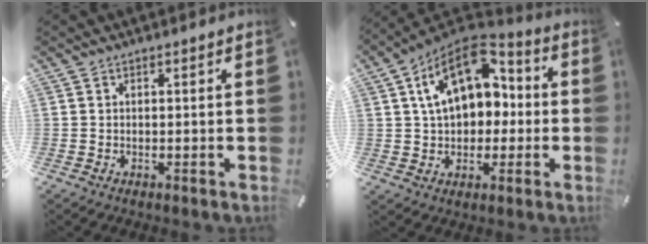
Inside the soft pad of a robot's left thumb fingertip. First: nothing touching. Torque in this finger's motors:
{"motor_torque": [1.78, 3.23, 1.64, -1.13, 0.49]}